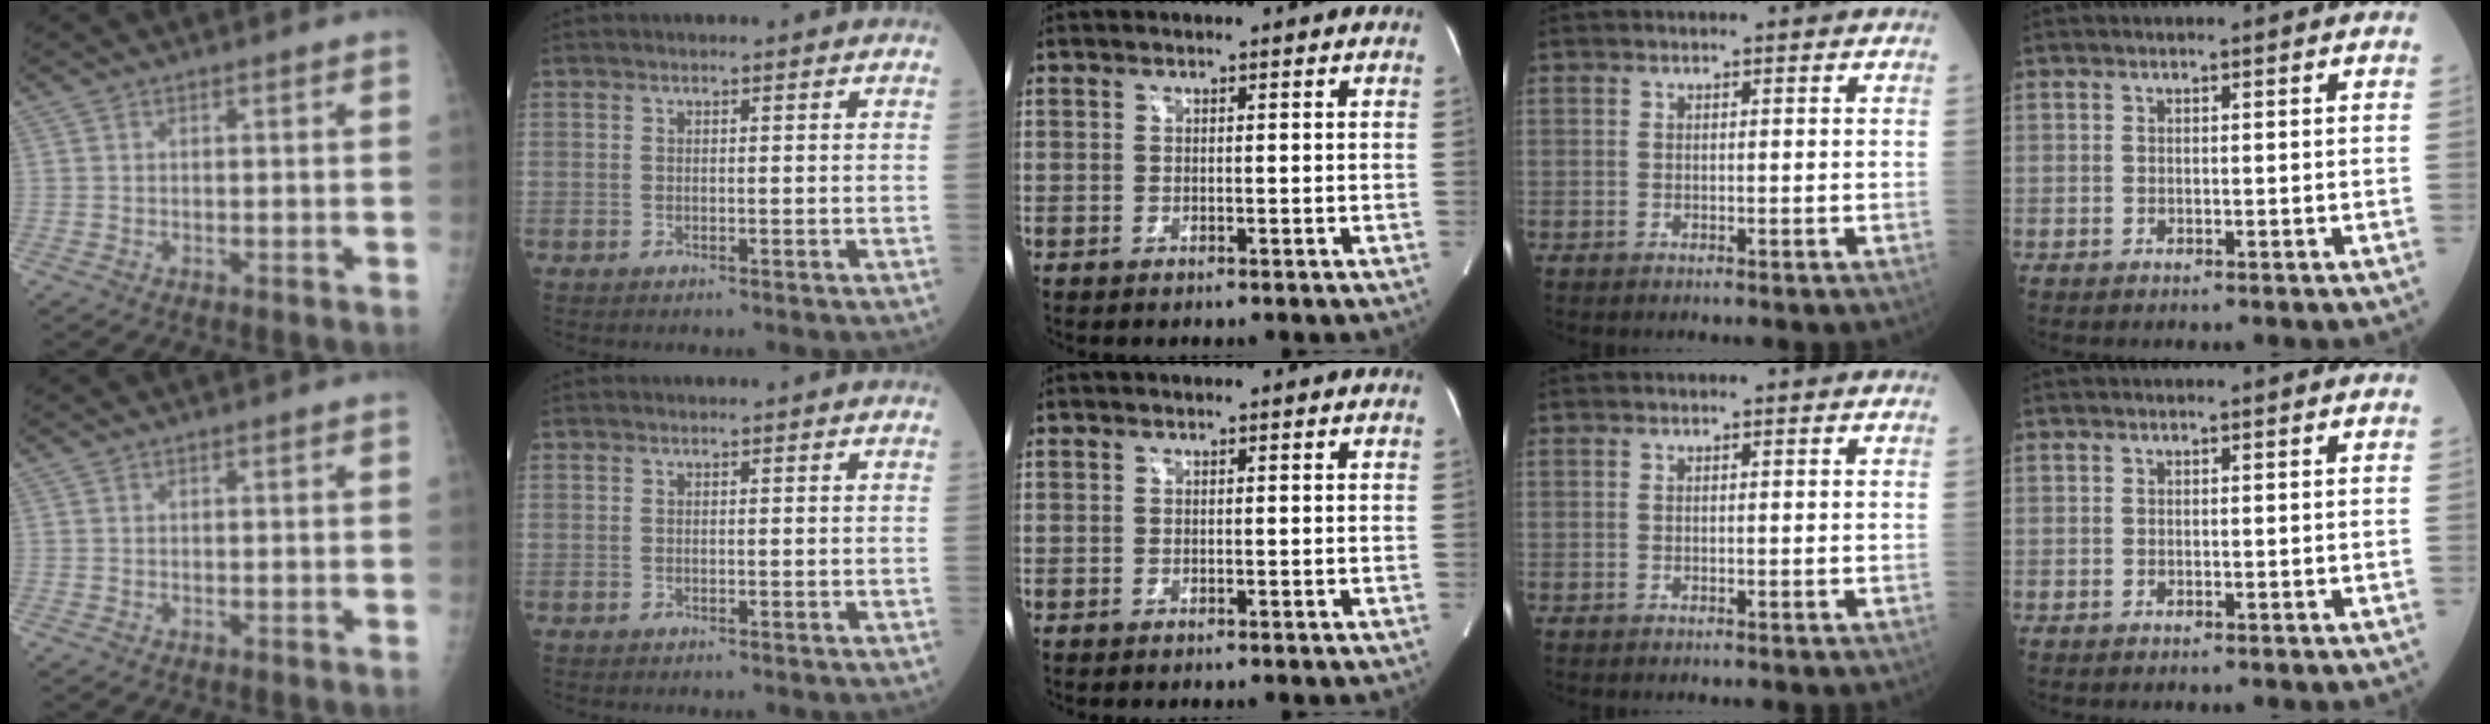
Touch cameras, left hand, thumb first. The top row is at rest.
{}